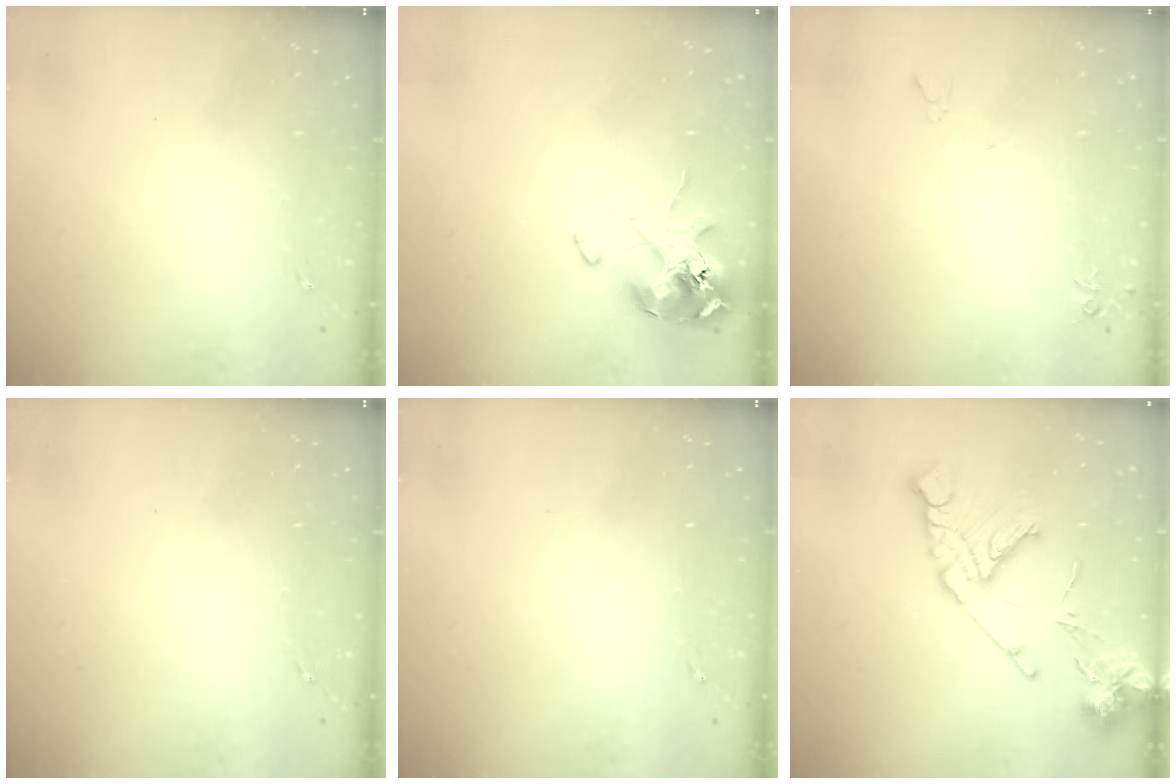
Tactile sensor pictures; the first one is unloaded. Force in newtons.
{"total": 12.1, "press": 11.9, "slide": 1.8}
{"total": 4.6, "press": 4.6, "slide": 0.7}
{"total": 0.0}
{"total": 0.0}
{"total": 15.5, "press": 15.4, "slide": 2.0}